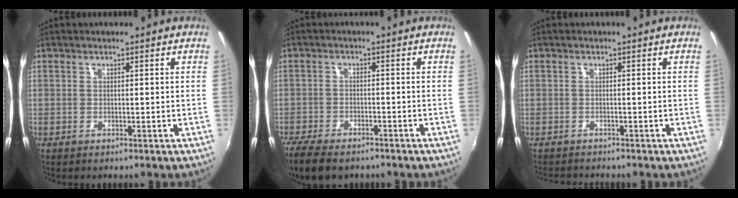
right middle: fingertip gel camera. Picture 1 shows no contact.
{"total": 10.2, "force": [-8.1, 3.5, 5.2], "torque": [-0.129, -0.035, -0.144]}
{"total": 2.7, "force": [-2.6, 0.3, 0.6], "torque": [-0.020, -0.019, -0.044]}